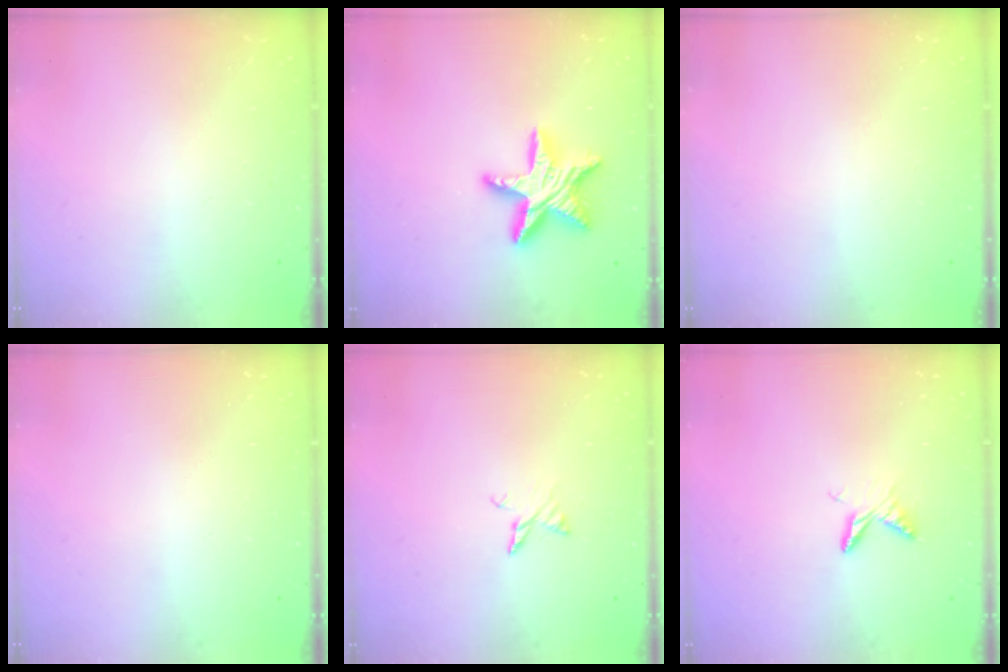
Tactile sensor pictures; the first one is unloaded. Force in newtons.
{"total": 15.1, "press": 15.0, "slide": 0.9}
{"total": 0.0}
{"total": 0.0}
{"total": 3.5, "press": 3.5, "slide": 0.3}
{"total": 5.8, "press": 5.7, "slide": 0.7}